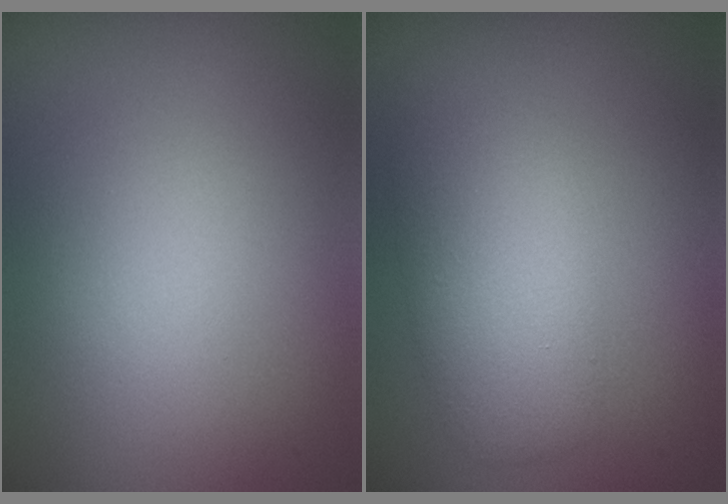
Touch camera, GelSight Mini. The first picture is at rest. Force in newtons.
{"total": 5.0, "press": 5.0, "slide": 0.2}